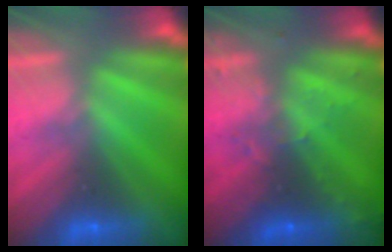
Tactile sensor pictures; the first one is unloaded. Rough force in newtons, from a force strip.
{"total": 3.0}